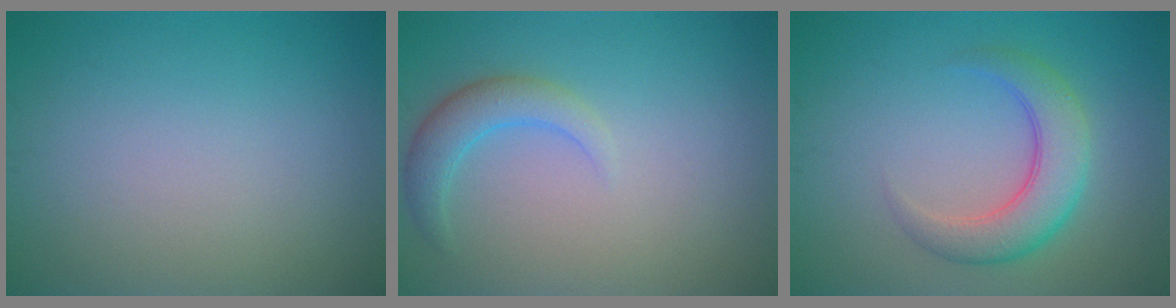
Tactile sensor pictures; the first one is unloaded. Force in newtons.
{"total": 2.8, "press": 2.8, "slide": 0.3}
{"total": 4.7, "press": 4.7, "slide": 0.3}